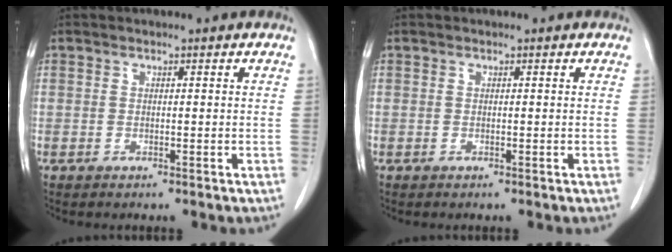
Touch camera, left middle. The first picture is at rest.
{"total": 0.0}